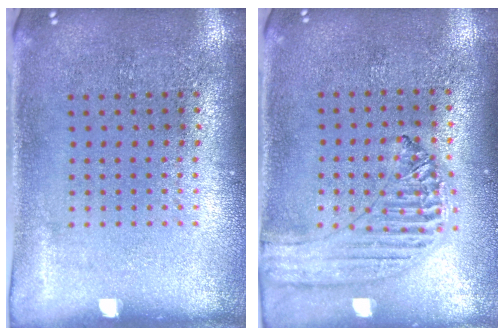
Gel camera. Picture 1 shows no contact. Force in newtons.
{"total": 1.3, "press": 1.3, "slide": 0.1}